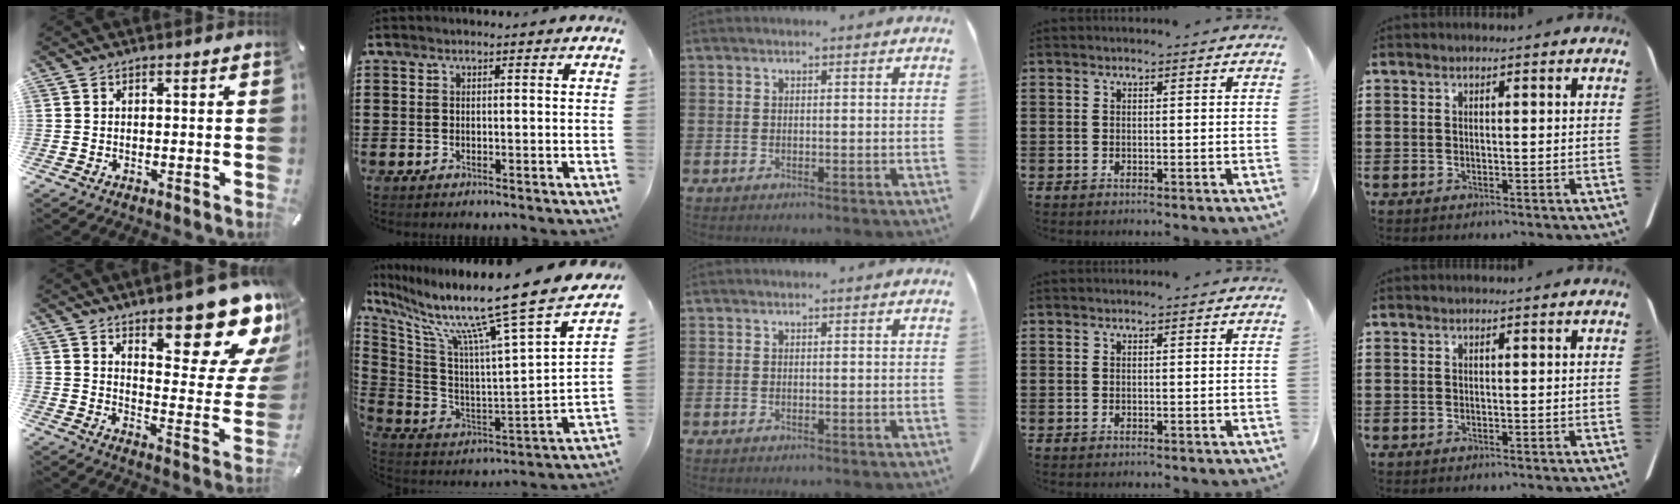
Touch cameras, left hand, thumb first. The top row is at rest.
{"thumb": {"total": 19.7, "force": [14.0, 6.9, 12.0], "torque": [-0.135, -0.125, 0.231]}, "index": {"total": 11.9, "force": [9.1, -0.7, 7.6], "torque": [-0.151, -0.086, 0.128]}}